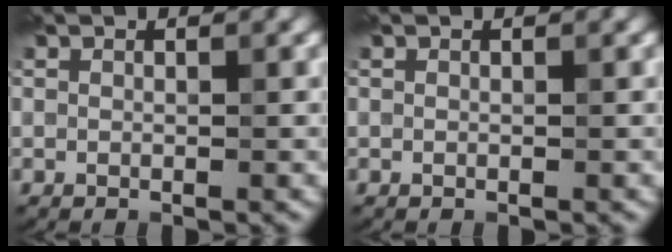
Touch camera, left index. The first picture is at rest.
{"total": 0.0}